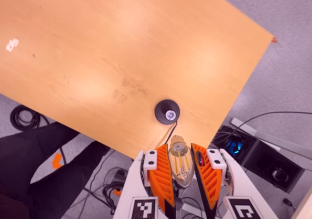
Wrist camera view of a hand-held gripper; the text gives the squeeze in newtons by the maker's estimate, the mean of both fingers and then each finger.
{"total": 12.5, "left": 13.1, "right": 12.0}